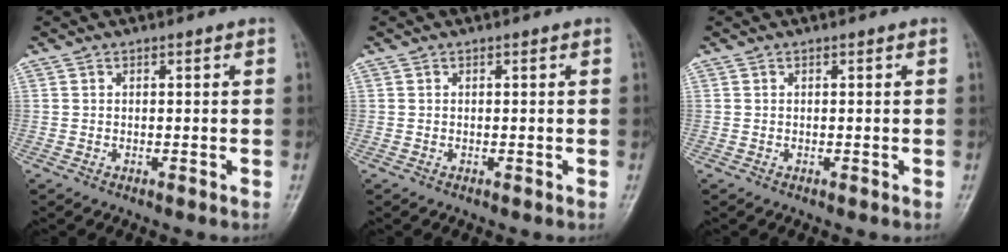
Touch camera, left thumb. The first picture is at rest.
{"total": 0.0}
{"total": 0.0}